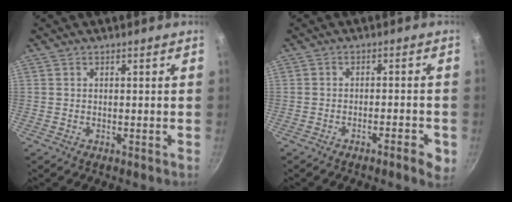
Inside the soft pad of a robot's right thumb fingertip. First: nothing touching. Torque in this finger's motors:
{"motor_torque": [-0.19, -0.15, -0.06, -0.12, -0.02]}